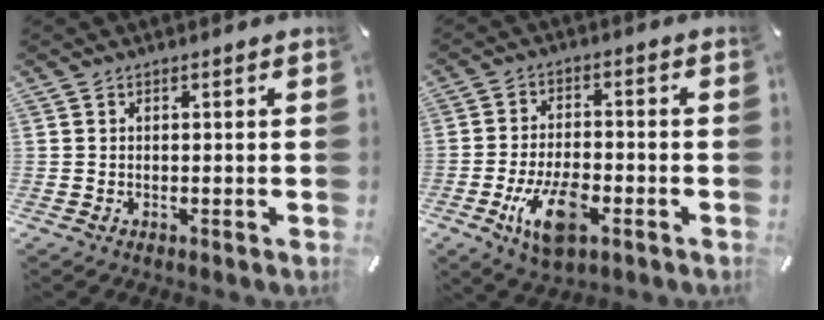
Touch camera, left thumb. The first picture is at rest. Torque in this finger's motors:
{"motor_torque": [-0.29, 1.91, 1.26, 0.59, 0.38]}